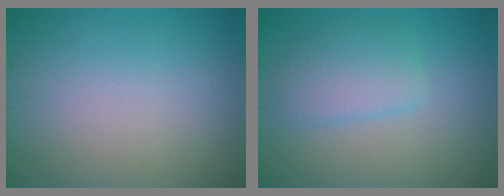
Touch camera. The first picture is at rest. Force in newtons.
{"total": 3.3, "press": 3.3, "slide": 0.1}